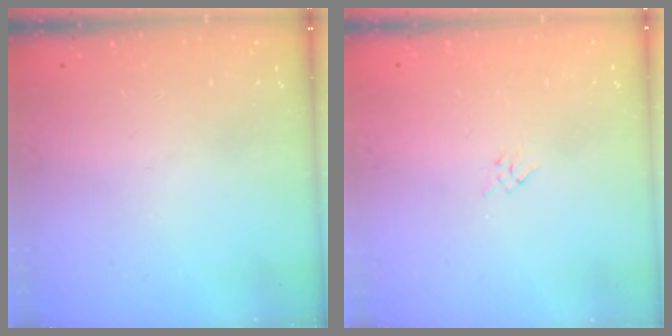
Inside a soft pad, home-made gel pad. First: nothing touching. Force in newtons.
{"total": 1.6, "press": 1.6, "slide": 0.4}